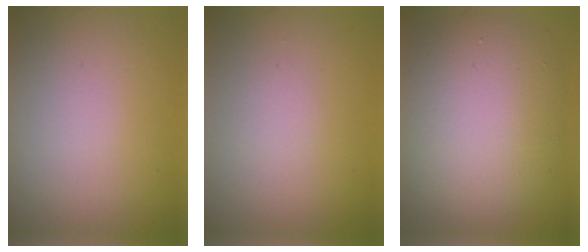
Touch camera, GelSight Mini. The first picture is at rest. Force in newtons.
{"total": 0.7, "press": 0.7, "slide": 0.1}
{"total": 9.3, "press": 9.3, "slide": 1.0}